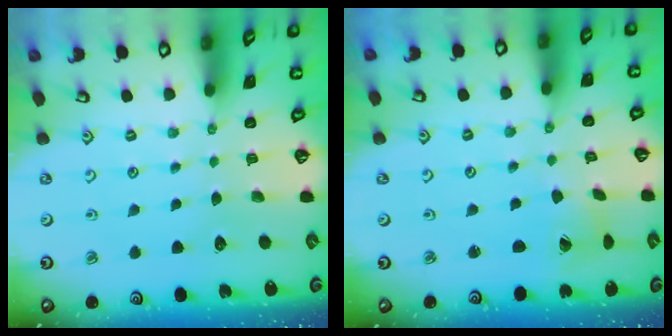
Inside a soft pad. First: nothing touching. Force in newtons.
{"total": 2.5, "press": 2.5, "slide": 0.4}